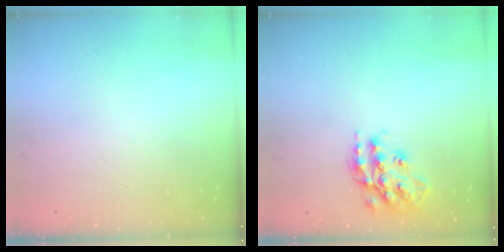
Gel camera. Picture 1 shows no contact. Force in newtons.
{"total": 16.3, "press": 16.3, "slide": 0.8}